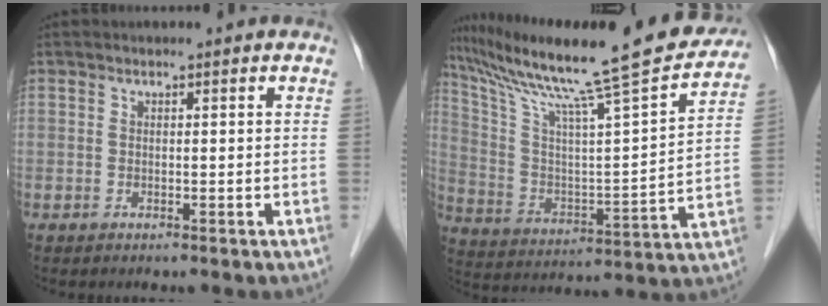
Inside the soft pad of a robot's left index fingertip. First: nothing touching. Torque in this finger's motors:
{"motor_torque": [-0.22, -0.45, 0.13, 0.11]}